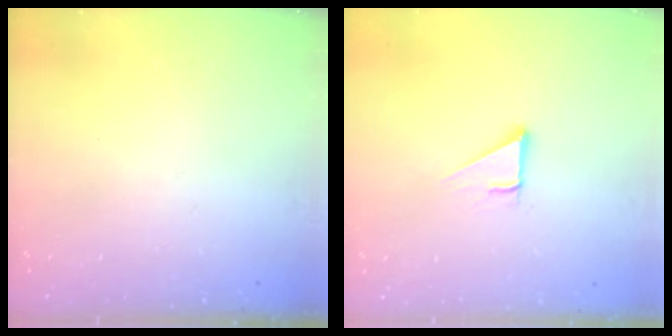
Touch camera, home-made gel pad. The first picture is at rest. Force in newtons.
{"total": 3.0, "press": 3.0, "slide": 0.1}